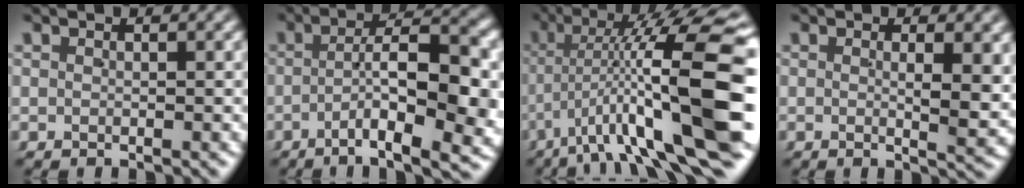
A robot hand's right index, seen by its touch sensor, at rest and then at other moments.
{"total": 9.8, "force": [-2.6, 3.0, 8.9], "torque": [-0.122, -0.017, -0.033]}
{"total": 15.7, "force": [-1.9, 5.0, 14.8], "torque": [-0.206, 0.001, -0.020]}
{"total": 3.0, "force": [0.4, 0.1, 3.0], "torque": [-0.041, -0.008, 0.006]}